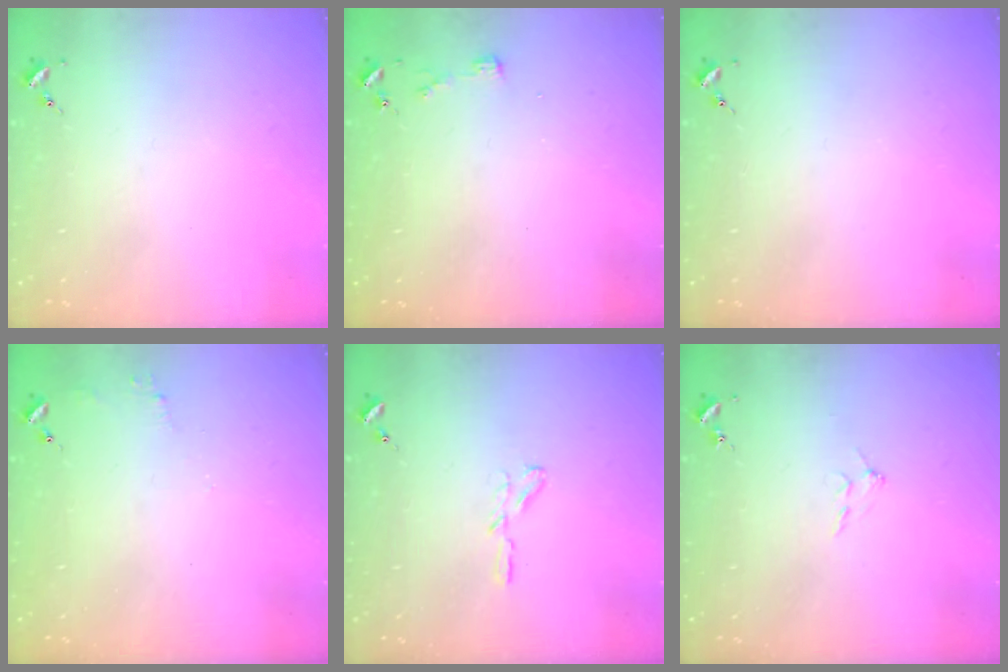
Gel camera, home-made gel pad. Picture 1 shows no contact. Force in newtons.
{"total": 3.3, "press": 3.3, "slide": 0.4}
{"total": 0.0}
{"total": 4.8, "press": 4.8, "slide": 0.4}
{"total": 3.8, "press": 3.8, "slide": 0.3}
{"total": 5.0, "press": 5.0, "slide": 0.9}